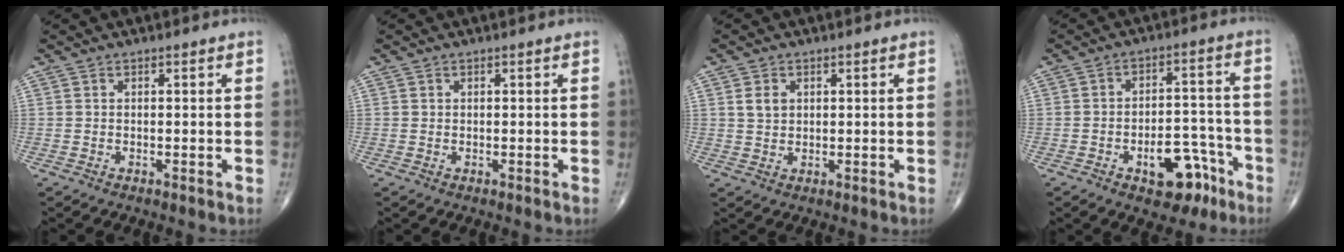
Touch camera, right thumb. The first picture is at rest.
{"total": 0.0}
{"total": 2.8, "force": [0.9, 2.1, 1.6], "torque": [-0.021, -0.003, 0.020]}
{"total": 10.8, "force": [-5.6, 6.0, 7.1], "torque": [-0.067, 0.053, -0.072]}